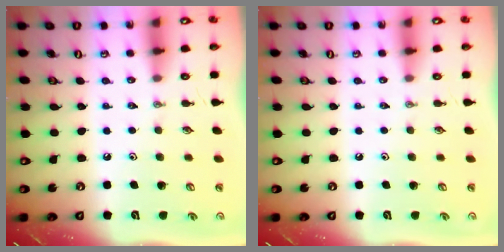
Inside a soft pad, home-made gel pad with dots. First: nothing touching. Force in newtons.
{"total": 0.0}